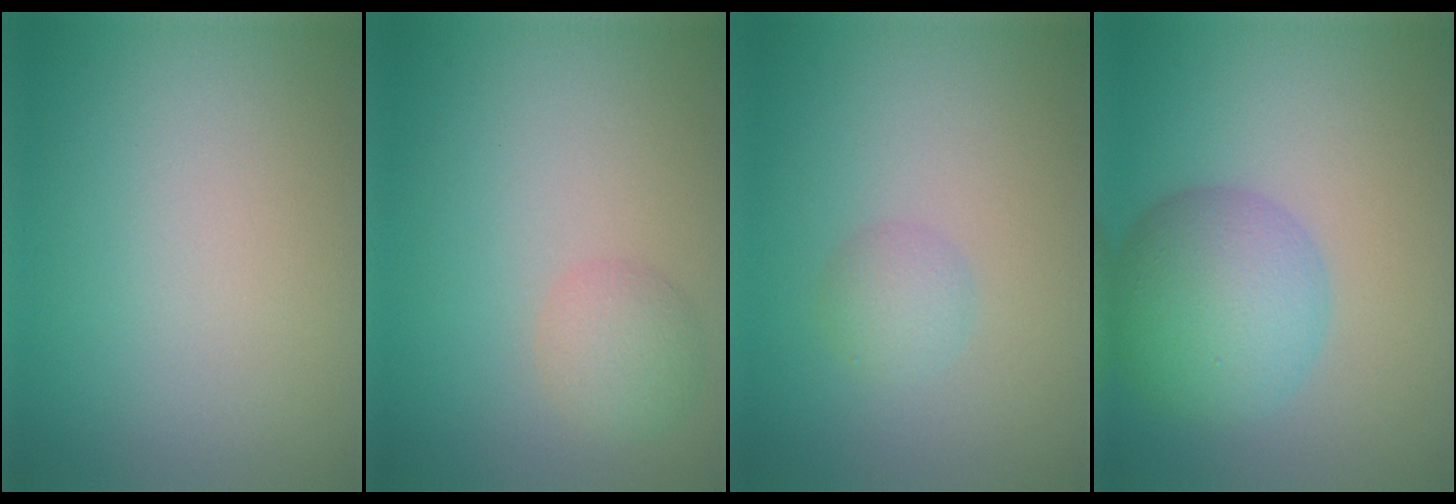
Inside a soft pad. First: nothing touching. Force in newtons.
{"total": 2.4, "press": 2.4, "slide": 0.0}
{"total": 1.7, "press": 1.7, "slide": 0.0}
{"total": 6.8, "press": 6.8, "slide": 0.2}